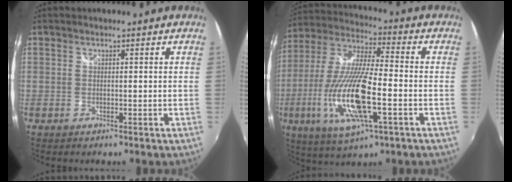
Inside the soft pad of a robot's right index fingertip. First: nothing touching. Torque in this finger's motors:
{"motor_torque": [2.14, 0.00, 1.05, 0.21]}